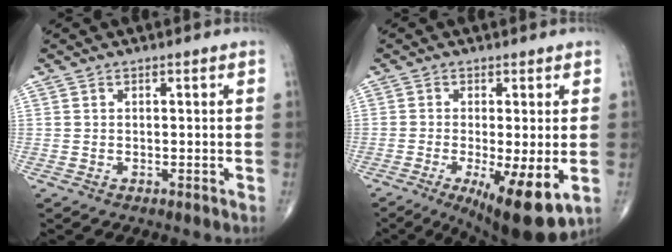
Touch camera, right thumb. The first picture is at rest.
{"total": 12.7, "force": [-3.8, 3.4, 11.6], "torque": [-0.176, -0.025, -0.050]}